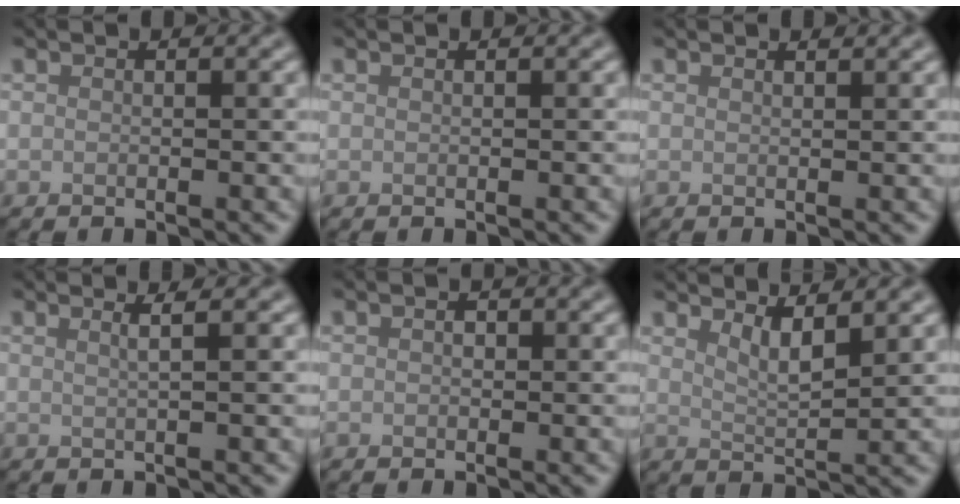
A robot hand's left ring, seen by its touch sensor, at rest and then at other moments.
{"total": 0.0}
{"total": 0.5, "force": [0.5, 0.1, 0.2], "torque": [-0.002, -0.001, 0.009]}
{"total": 1.9, "force": [0.8, 0.7, 1.6], "torque": [-0.014, 0.003, -0.007]}
{"total": 0.6, "force": [0.0, 0.5, 0.3], "torque": [-0.003, -0.003, -0.002]}
{"total": 2.8, "force": [1.9, 0.7, 1.9], "torque": [-0.028, -0.008, 0.035]}